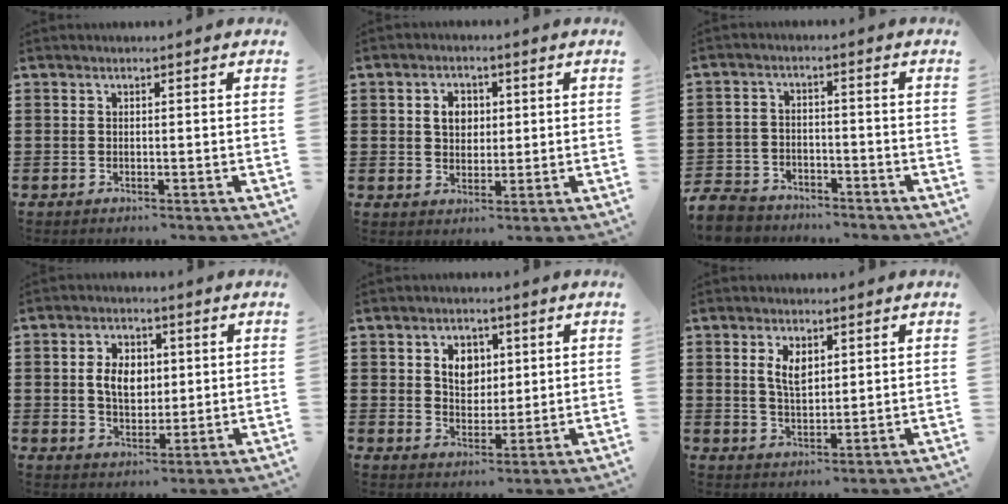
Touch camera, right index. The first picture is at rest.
{"total": 4.0, "force": [0.7, 3.0, 2.4], "torque": [-0.058, 0.014, 0.010]}
{"total": 5.4, "force": [-5.3, 1.1, 0.5], "torque": [-0.025, 0.003, -0.110]}
{"total": 5.5, "force": [0.6, 3.7, 4.0], "torque": [-0.087, 0.008, 0.003]}
{"total": 4.9, "force": [1.4, 3.6, 2.9], "torque": [-0.062, 0.010, 0.020]}
{"total": 4.1, "force": [1.5, 2.0, 3.3], "torque": [-0.063, 0.005, 0.024]}